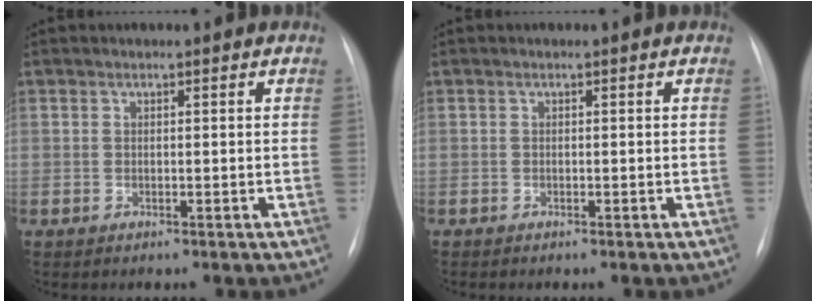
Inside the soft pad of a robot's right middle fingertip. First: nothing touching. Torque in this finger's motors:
{"motor_torque": [0.59, -0.61, 0.04, 0.01]}